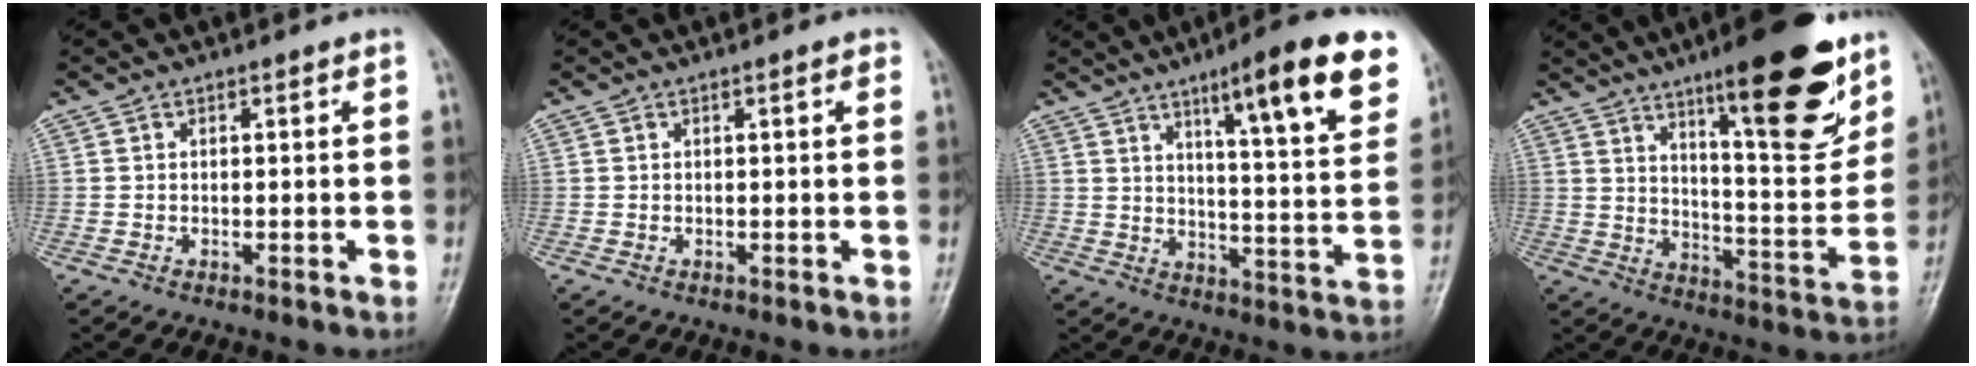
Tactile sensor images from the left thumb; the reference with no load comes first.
{"total": 1.0, "force": [0.3, 0.3, 0.9], "torque": [-0.015, 0.002, 0.003]}
{"total": 17.9, "force": [10.1, 3.0, 14.4], "torque": [-0.174, -0.042, 0.143]}
{"total": 19.7, "force": [12.1, 4.9, 14.8], "torque": [-0.171, -0.071, 0.185]}